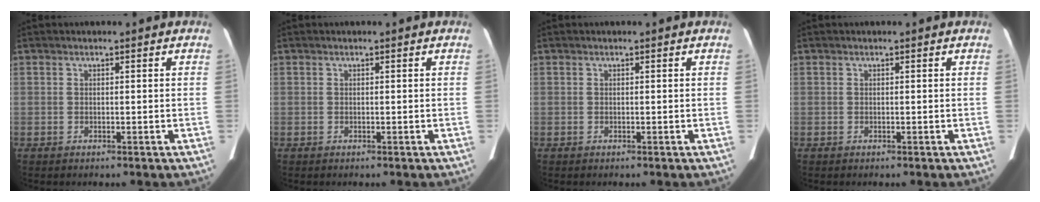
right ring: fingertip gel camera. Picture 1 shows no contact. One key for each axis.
{"total": 0.0}
{"total": 0.0}
{"total": 0.0}